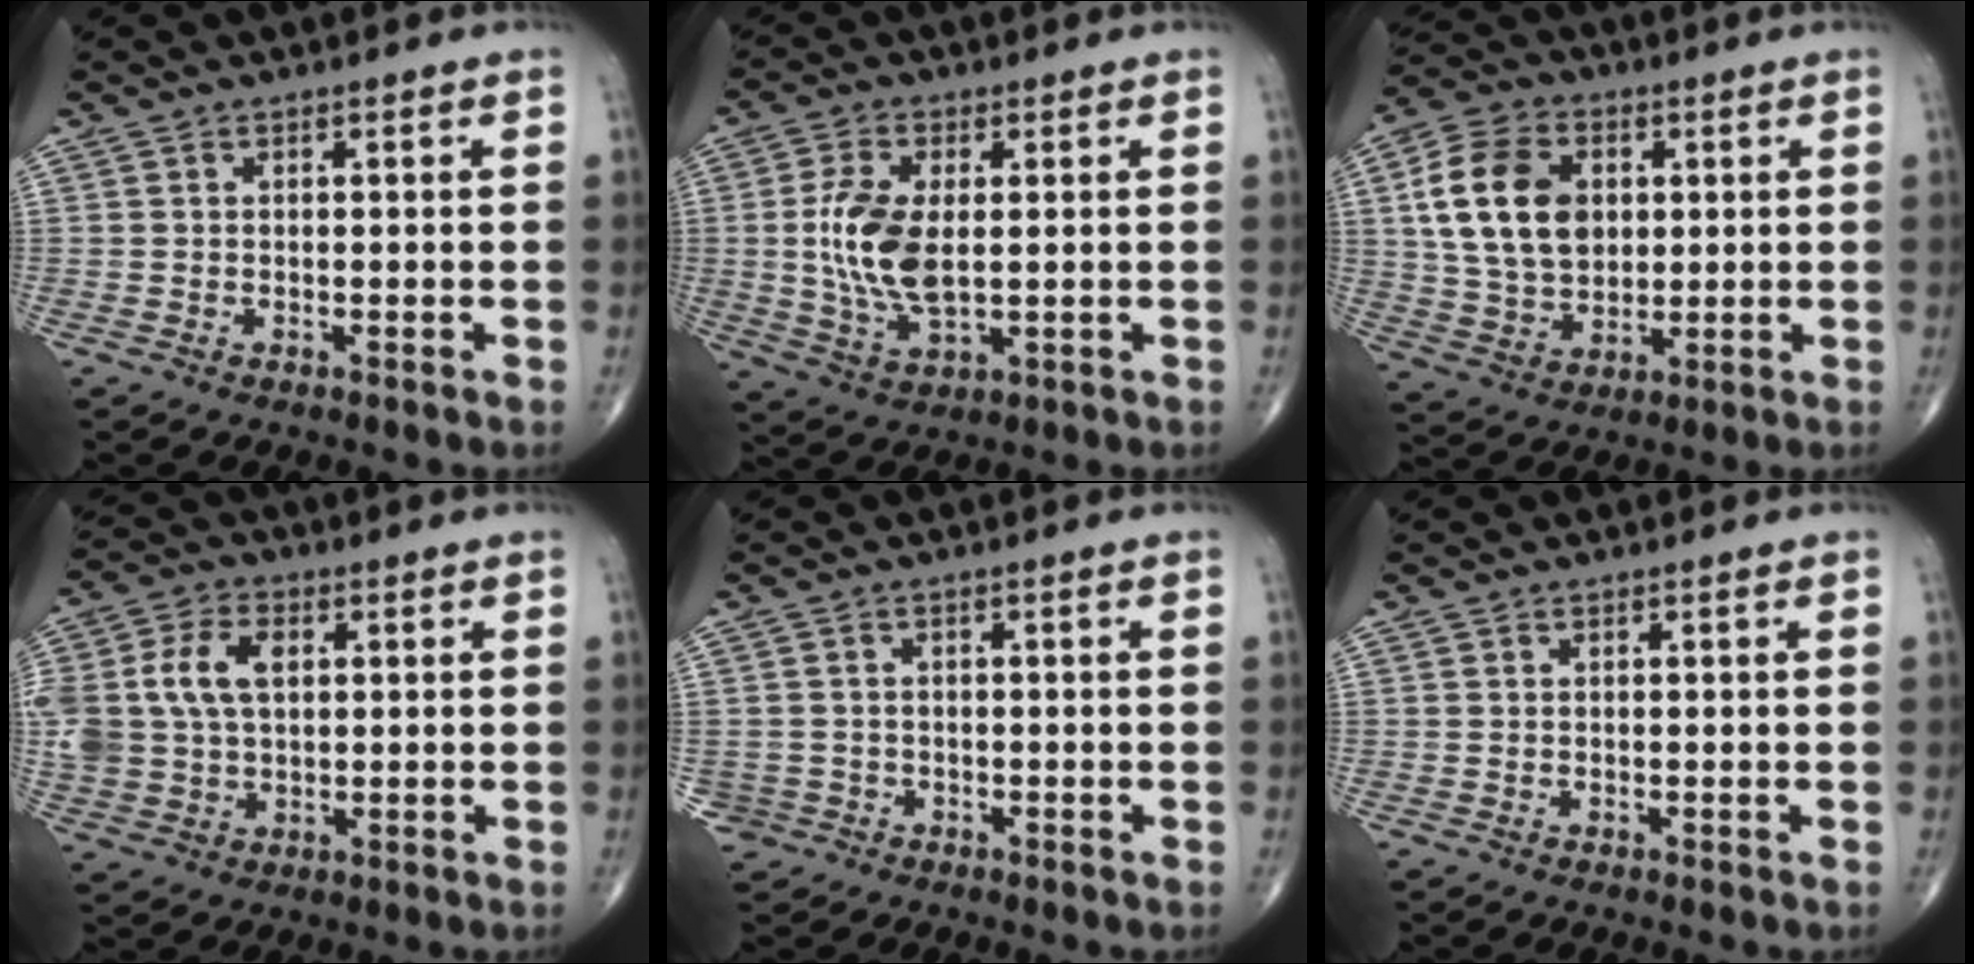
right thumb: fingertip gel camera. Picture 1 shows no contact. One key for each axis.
{"total": 10.5, "fx": 0.6, "fy": 5.3, "fz": 9.0, "tx": -0.190, "ty": -0.010, "tz": 0.016}
{"total": 15.3, "fx": 3.1, "fy": 10.8, "fz": 10.5, "tx": -0.172, "ty": 0.000, "tz": 0.058}
{"total": 13.3, "fx": 2.5, "fy": 9.1, "fz": 9.3, "tx": -0.202, "ty": 0.007, "tz": 0.050}
{"total": 2.5, "fx": -1.0, "fy": 2.2, "fz": -0.4, "tx": 0.019, "ty": 0.011, "tz": -0.021}
{"total": 0.0}